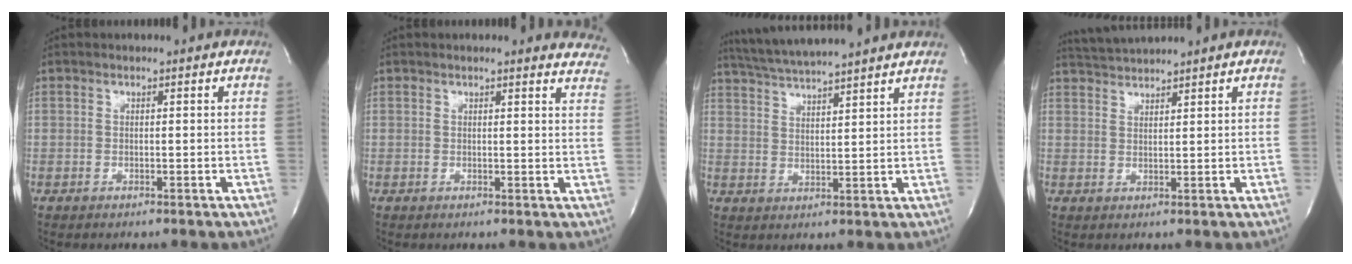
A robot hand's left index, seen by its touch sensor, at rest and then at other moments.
{"total": 11.5, "force": [11.1, 1.8, 2.4], "torque": [0.003, -0.040, 0.089]}
{"total": 12.6, "force": [11.3, -0.8, 5.3], "torque": [-0.102, 0.026, 0.173]}
{"total": 3.8, "force": [3.7, -1.1, 0.2], "torque": [-0.010, 0.012, 0.073]}